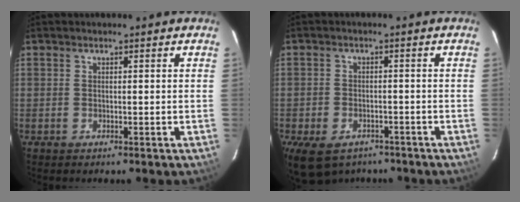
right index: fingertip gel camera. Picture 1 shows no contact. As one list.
[{"total": 10.7, "force": [-6.8, 6.7, 4.8], "torque": [-0.113, -0.004, -0.099]}]